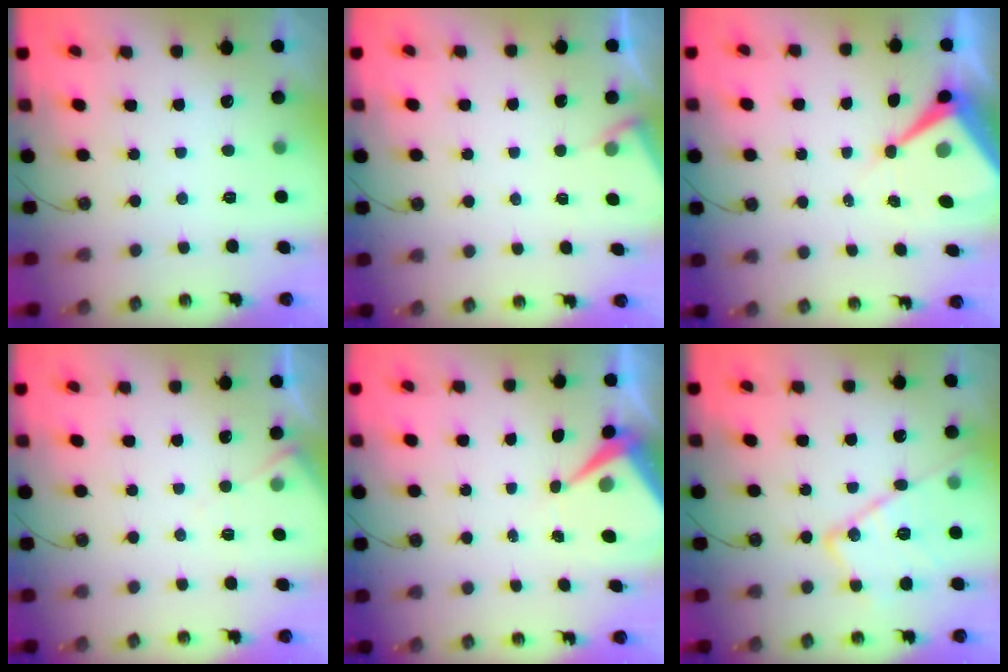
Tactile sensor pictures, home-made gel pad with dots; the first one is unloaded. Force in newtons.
{"total": 3.1, "press": 3.0, "slide": 0.5}
{"total": 9.5, "press": 9.4, "slide": 1.0}
{"total": 5.2, "press": 5.2, "slide": 0.7}
{"total": 6.9, "press": 6.9, "slide": 0.4}
{"total": 15.9, "press": 15.9, "slide": 0.9}